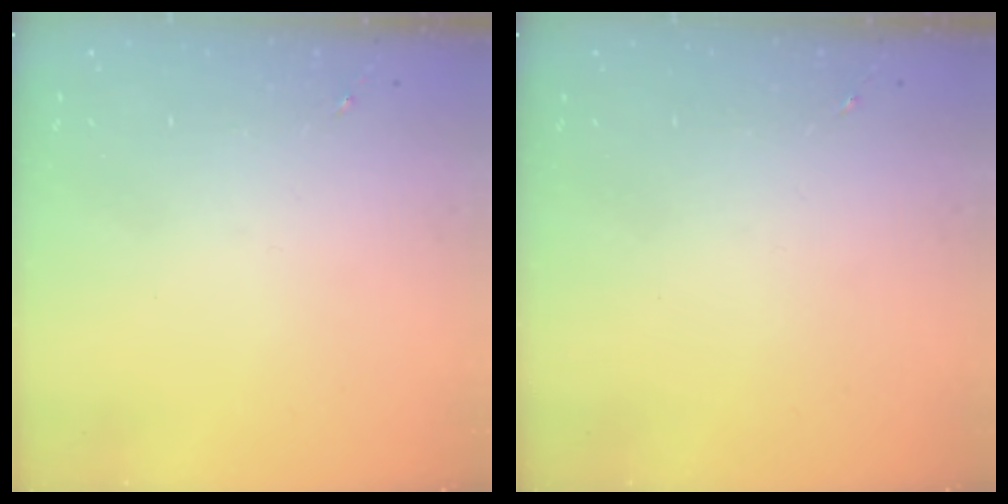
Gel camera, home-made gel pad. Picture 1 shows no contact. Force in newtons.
{"total": 0.0}